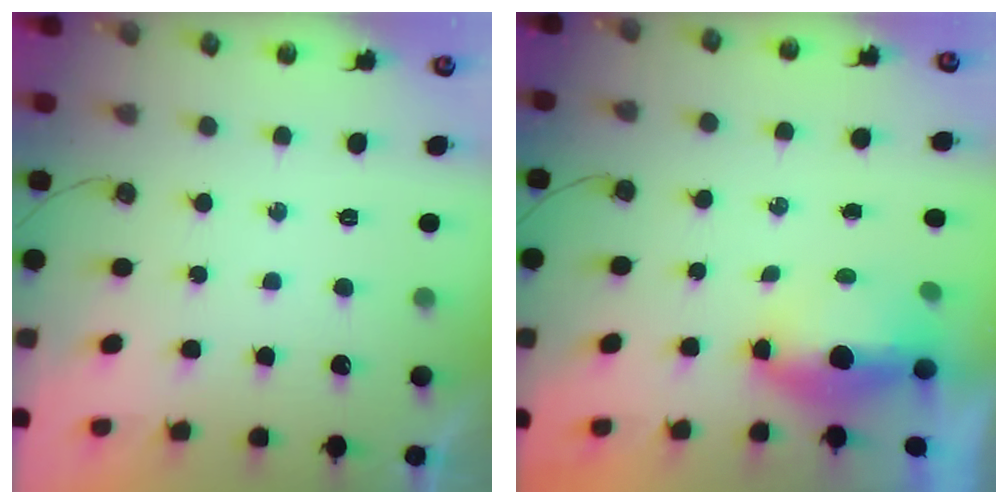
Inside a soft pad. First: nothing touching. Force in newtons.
{"total": 5.7, "press": 5.5, "slide": 1.5}